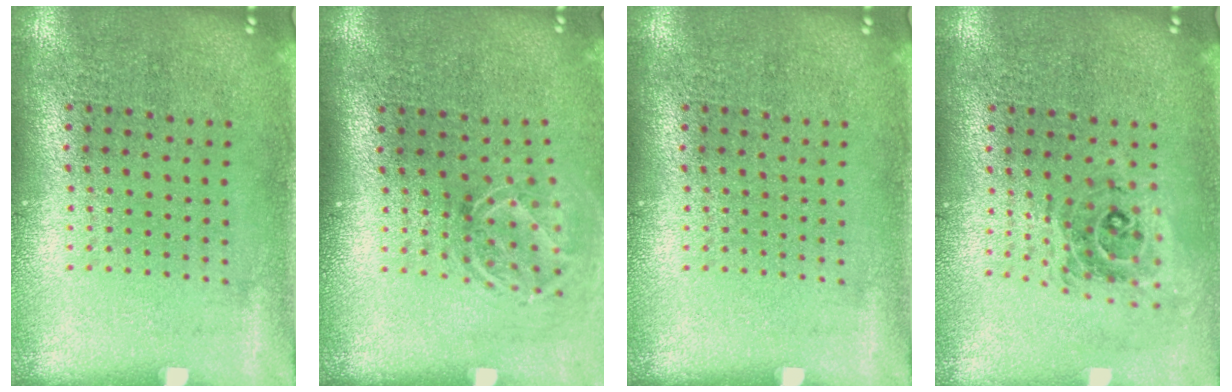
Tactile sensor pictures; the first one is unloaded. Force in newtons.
{"total": 1.7, "press": 1.3, "slide": 1.2}
{"total": 0.0}
{"total": 0.7, "press": 0.7, "slide": 0.2}